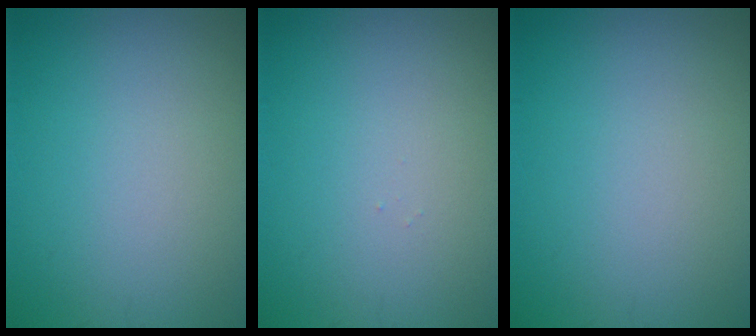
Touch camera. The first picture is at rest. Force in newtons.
{"total": 0.0}
{"total": 0.0}